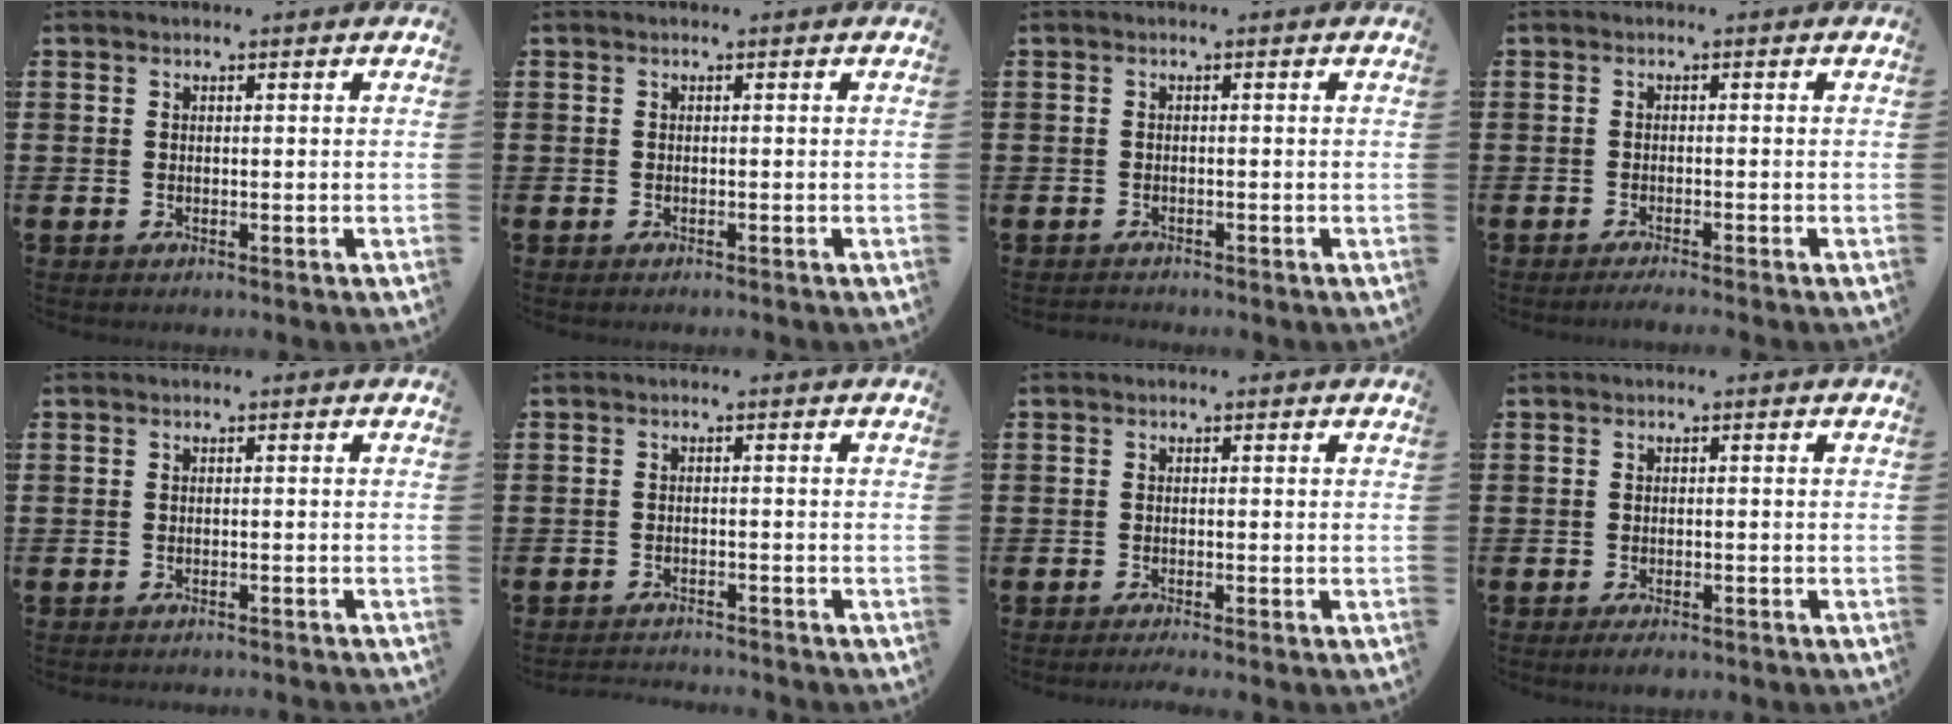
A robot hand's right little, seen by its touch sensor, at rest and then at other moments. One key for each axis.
{"total": 0.0}
{"total": 0.6, "fx": -0.6, "fy": 0.0, "fz": -0.1, "tx": -0.001, "ty": -0.002, "tz": -0.012}
{"total": 0.9, "fx": -0.7, "fy": -0.1, "fz": 0.6, "tx": -0.010, "ty": -0.001, "tz": -0.013}
{"total": 0.7, "fx": -0.7, "fy": -0.1, "fz": 0.0, "tx": 0.001, "ty": -0.001, "tz": -0.014}
{"total": 1.5, "fx": -1.5, "fy": -0.1, "fz": -0.1, "tx": -0.002, "ty": 0.003, "tz": -0.032}
{"total": 0.9, "fx": -0.7, "fy": 0.0, "fz": 0.5, "tx": -0.008, "ty": -0.003, "tz": -0.013}
{"total": 1.0, "fx": -0.7, "fy": 0.3, "fz": 0.7, "tx": -0.008, "ty": -0.004, "tz": -0.015}